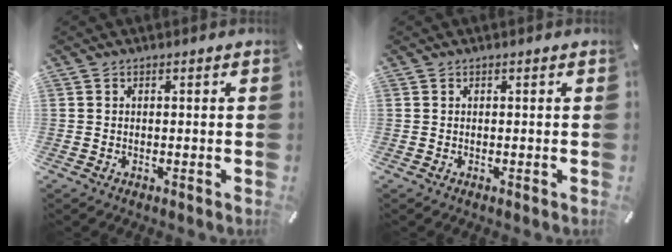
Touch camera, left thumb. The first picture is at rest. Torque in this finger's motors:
{"motor_torque": [0.31, -0.04, 0.08, -0.02, 0.03]}